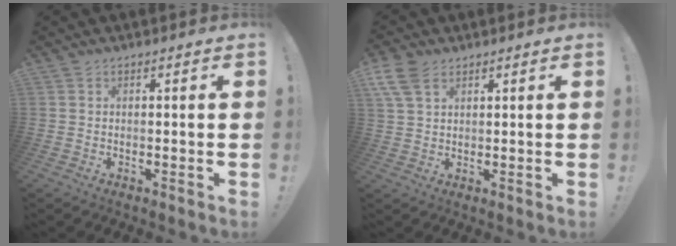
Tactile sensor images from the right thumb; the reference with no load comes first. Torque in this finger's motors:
{"motor_torque": [0.01, 0.09, 0.68, 0.47, 0.00]}